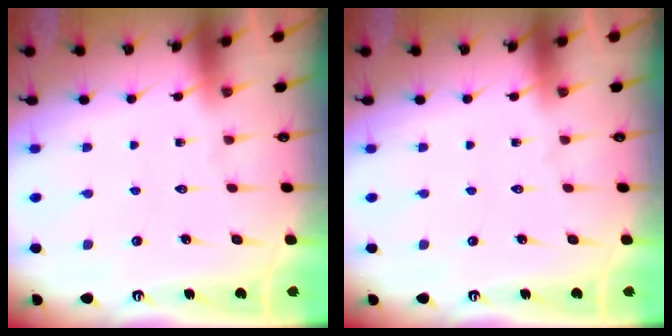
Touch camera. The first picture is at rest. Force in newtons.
{"total": 0.0}